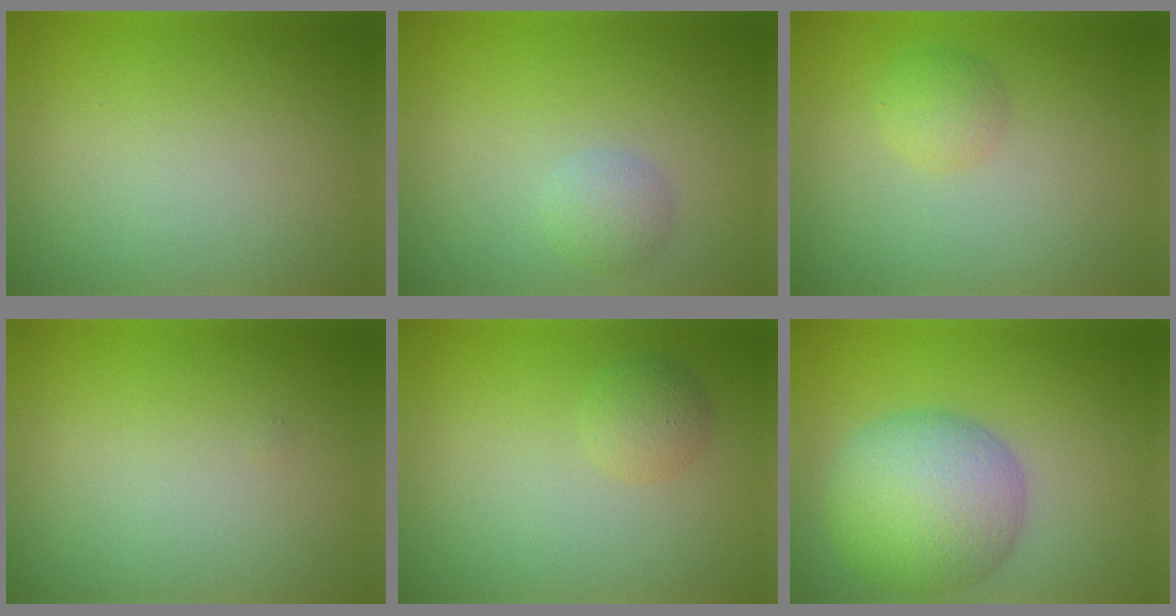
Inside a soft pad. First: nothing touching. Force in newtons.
{"total": 1.8, "press": 1.8, "slide": 0.1}
{"total": 1.6, "press": 1.6, "slide": 0.0}
{"total": 0.0}
{"total": 1.7, "press": 1.7, "slide": 0.1}
{"total": 8.2, "press": 8.2, "slide": 0.4}